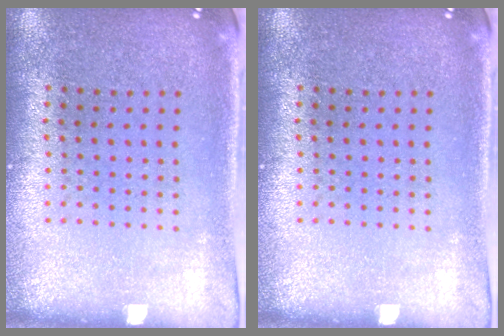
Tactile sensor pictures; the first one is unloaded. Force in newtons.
{"total": 0.0}